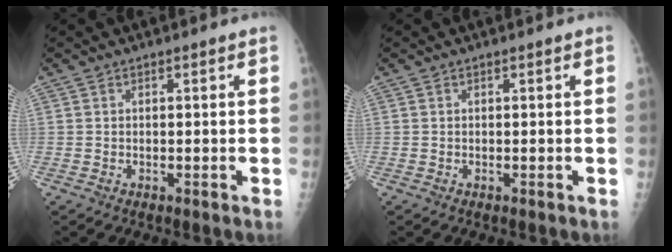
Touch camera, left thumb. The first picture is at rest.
{"total": 0.0}